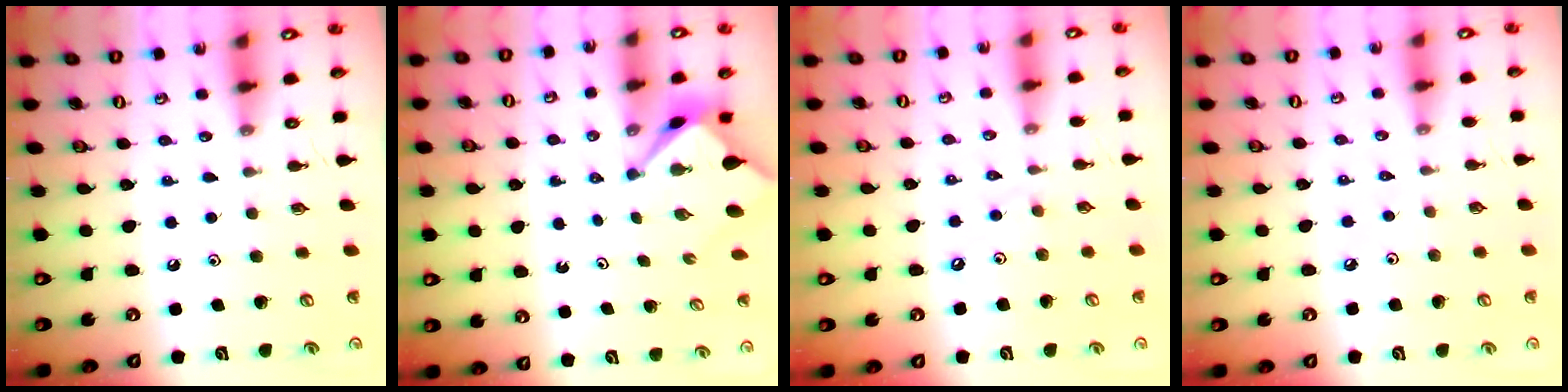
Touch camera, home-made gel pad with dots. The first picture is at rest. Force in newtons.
{"total": 2.6, "press": 2.6, "slide": 0.3}
{"total": 2.6, "press": 2.6, "slide": 0.3}
{"total": 1.6, "press": 1.6, "slide": 0.3}